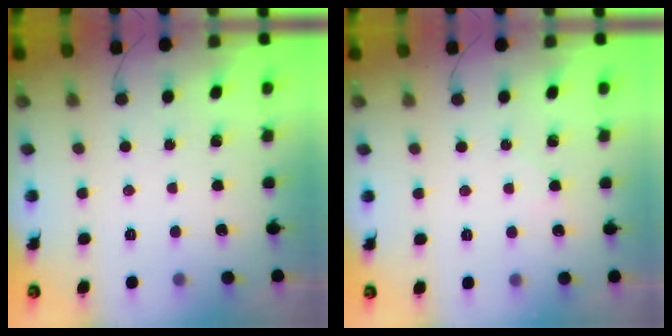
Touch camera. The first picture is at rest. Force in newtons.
{"total": 3.0, "press": 2.6, "slide": 1.5}